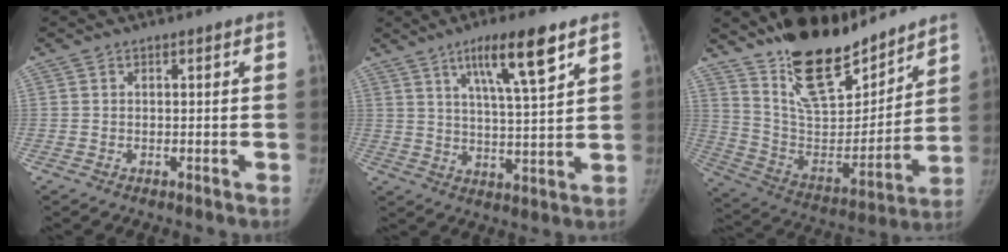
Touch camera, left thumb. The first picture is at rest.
{"total": 11.5, "force": [6.4, 1.5, 9.4], "torque": [-0.154, -0.029, 0.108]}
{"total": 23.5, "force": [17.7, 9.4, 12.2], "torque": [-0.158, -0.104, 0.303]}